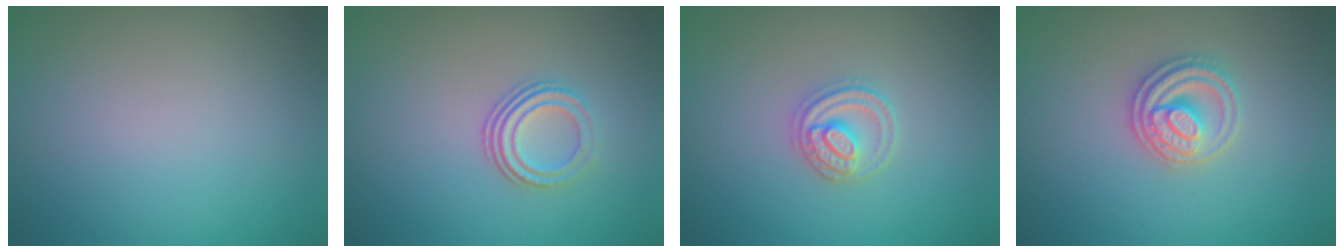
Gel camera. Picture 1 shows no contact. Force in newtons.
{"total": 3.1, "press": 2.1, "slide": 2.4}
{"total": 2.8, "press": 2.8, "slide": 0.3}
{"total": 2.8, "press": 2.6, "slide": 1.0}